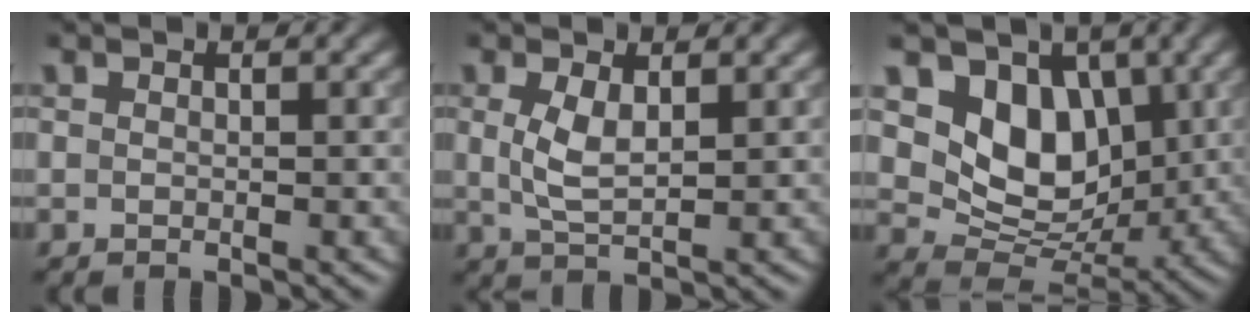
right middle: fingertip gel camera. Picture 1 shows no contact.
{"total": 2.9, "force": [0.7, 1.3, 2.5], "torque": [-0.060, -0.002, 0.019]}
{"total": 7.7, "force": [2.1, 5.7, 4.7], "torque": [-0.076, -0.019, 0.032]}